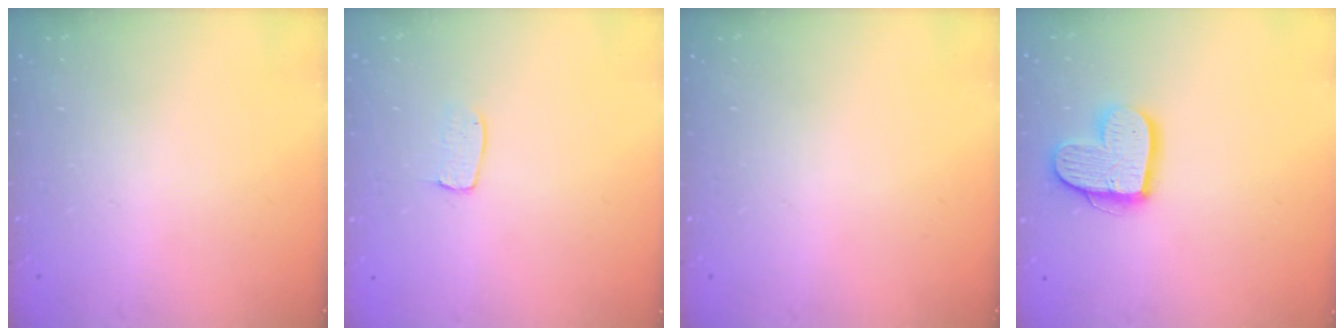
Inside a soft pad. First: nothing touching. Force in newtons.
{"total": 3.5, "press": 3.4, "slide": 0.2}
{"total": 0.0}
{"total": 14.1, "press": 14.0, "slide": 1.1}